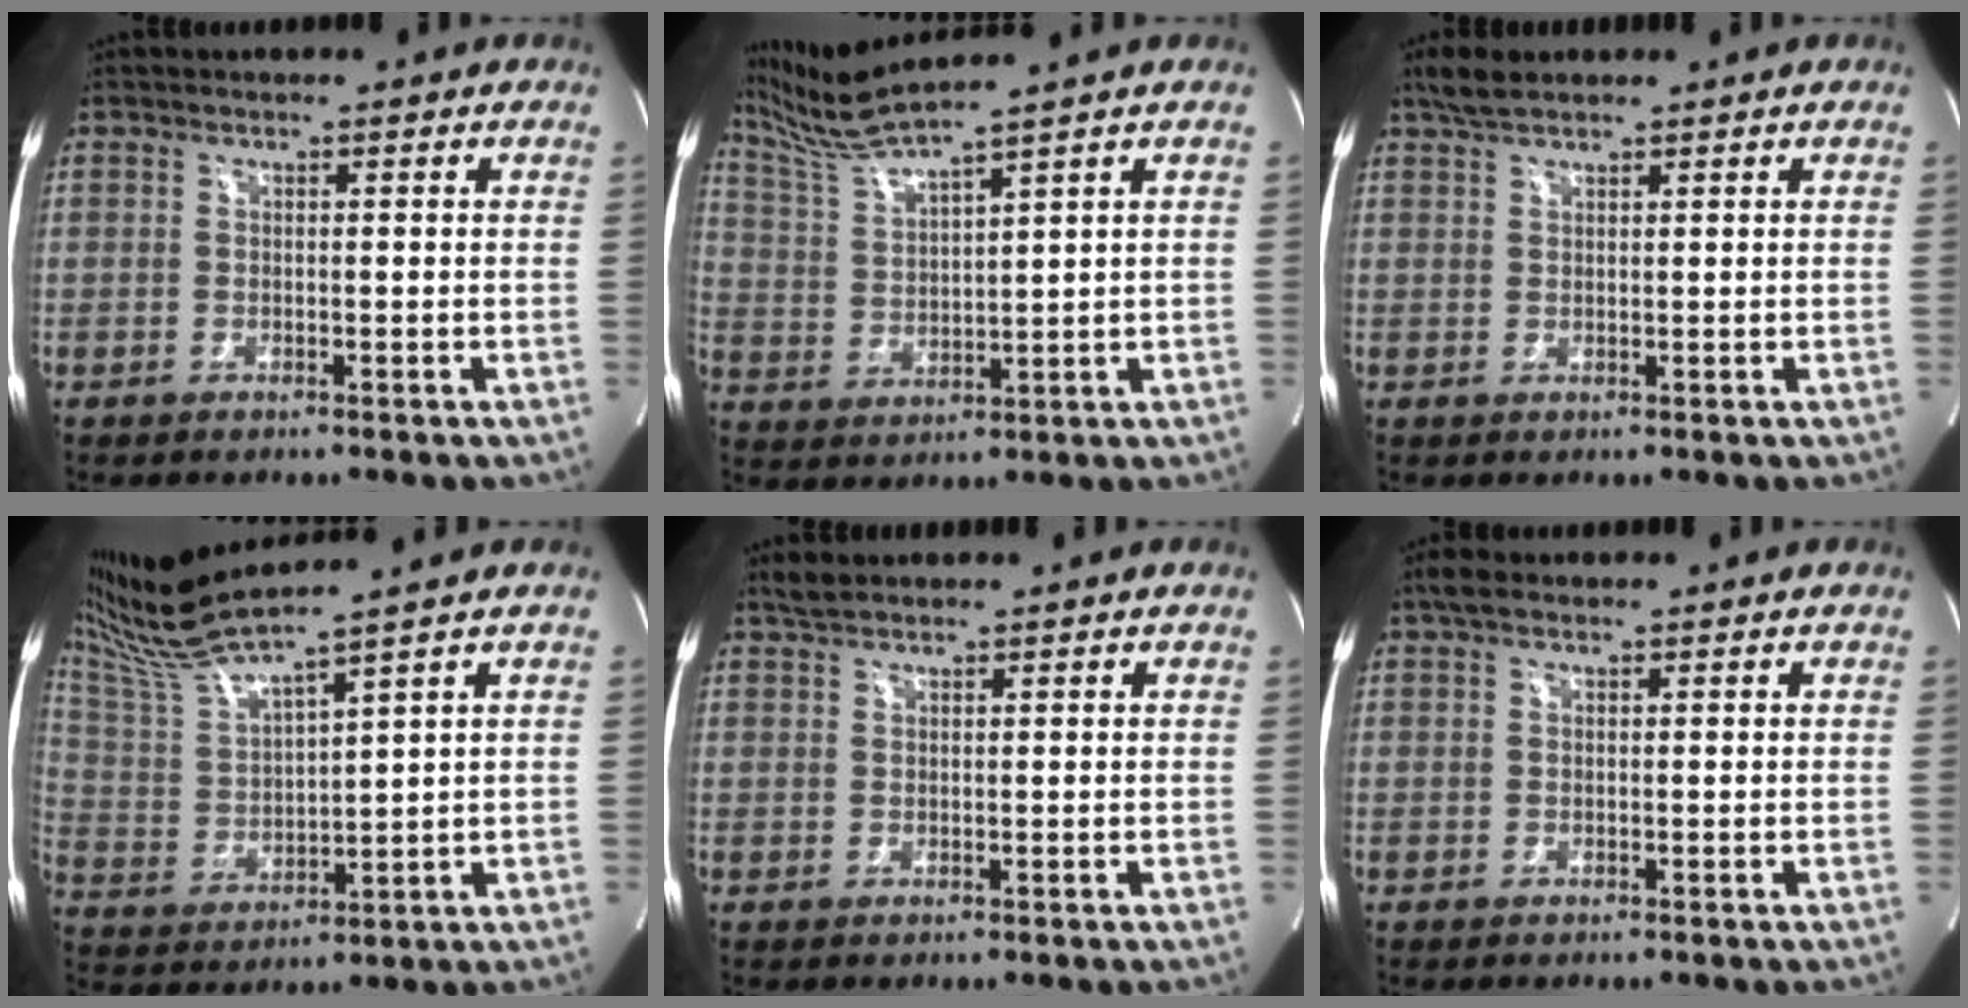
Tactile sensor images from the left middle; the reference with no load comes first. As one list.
[{"total": 8.0, "force": [7.2, -2.0, 3.0], "torque": [-0.076, 0.002, 0.151]}, {"total": 3.0, "force": [2.5, 0.7, 1.4], "torque": [-0.038, 0.012, 0.052]}, {"total": 10.1, "force": [9.0, -2.4, 3.8], "torque": [-0.095, -0.002, 0.191]}, {"total": 1.6, "force": [1.5, 0.3, 0.6], "torque": [-0.018, 0.011, 0.033]}, {"total": 1.8, "force": [1.2, 0.9, 1.1], "torque": [-0.026, 0.023, 0.022]}]